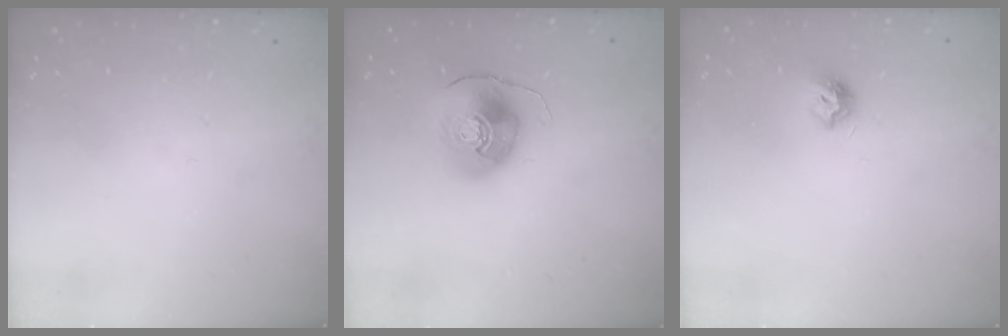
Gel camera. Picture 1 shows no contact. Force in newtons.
{"total": 10.3, "press": 10.2, "slide": 1.5}
{"total": 7.1, "press": 7.1, "slide": 0.2}